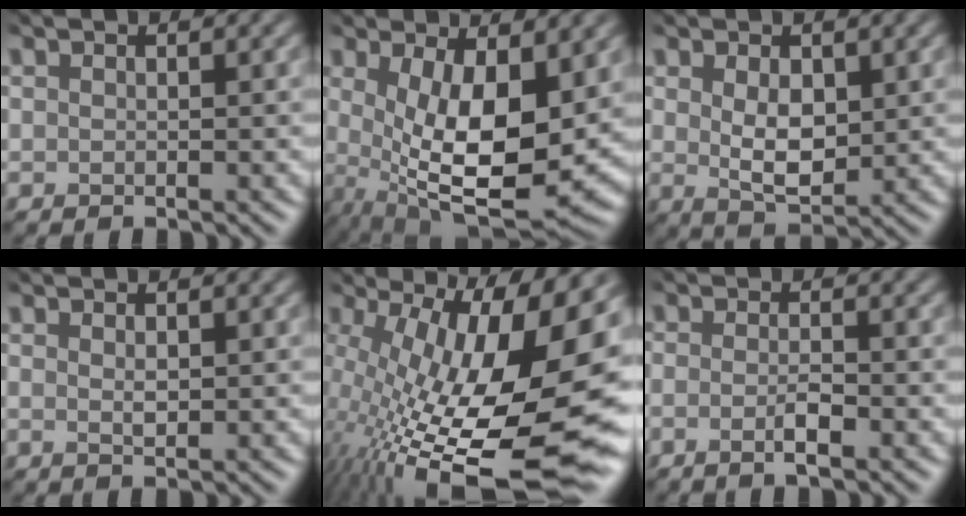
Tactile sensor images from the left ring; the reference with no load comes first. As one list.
[{"total": 11.4, "force": [-0.4, 4.6, 10.4], "torque": [-0.185, -0.039, 0.005]}, {"total": 3.7, "force": [0.4, 2.1, 3.0], "torque": [-0.068, -0.013, 0.013]}, {"total": 0.7, "force": [0.2, 0.2, 0.6], "torque": [-0.011, -0.004, 0.002]}, {"total": 19.8, "force": [-2.1, 7.7, 18.1], "torque": [-0.277, -0.035, -0.029]}, {"total": 2.0, "force": [-1.6, 0.1, 1.2], "torque": [-0.022, -0.007, -0.032]}]